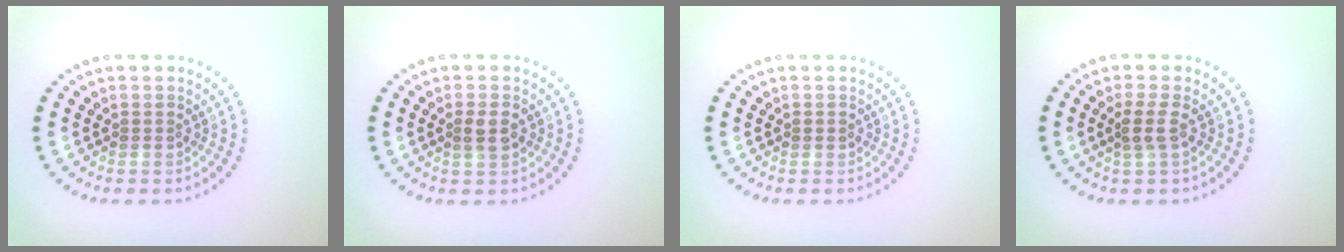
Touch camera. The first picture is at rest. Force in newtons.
{"total": 1.8, "press": 1.8, "slide": 0.3}
{"total": 0.5, "press": 0.5, "slide": 0.2}
{"total": 1.7, "press": 1.4, "slide": 0.9}